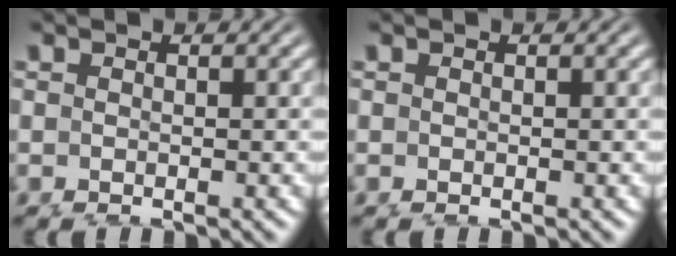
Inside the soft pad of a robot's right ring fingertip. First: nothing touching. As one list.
[{"total": 0.0}]